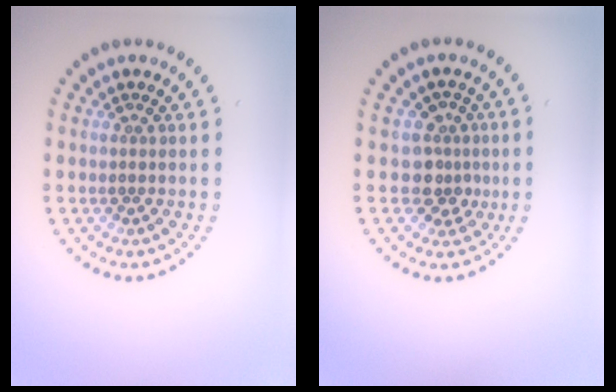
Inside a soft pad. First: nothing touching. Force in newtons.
{"total": 2.7, "press": 2.3, "slide": 1.5}